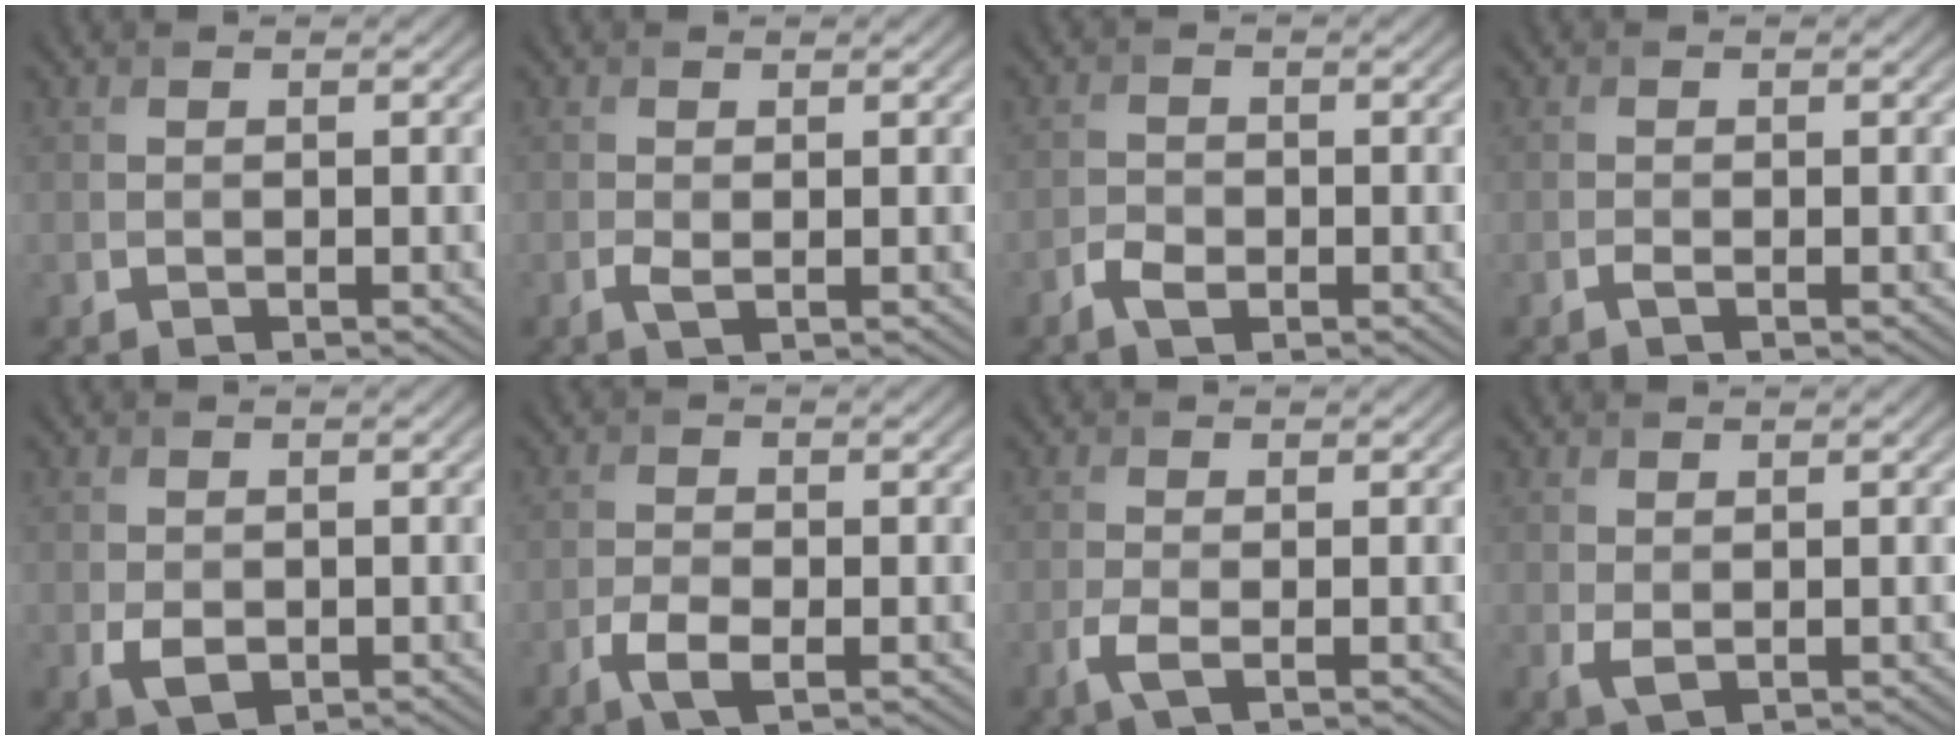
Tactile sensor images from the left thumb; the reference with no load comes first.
{"total": 1.1, "force": [-0.2, 0.4, 1.0], "torque": [-0.025, -0.004, -0.004]}
{"total": 2.1, "force": [-1.2, 1.2, 1.2], "torque": [-0.026, 0.000, -0.025]}
{"total": 0.7, "force": [-0.4, 0.1, 0.6], "torque": [-0.013, -0.002, -0.007]}
{"total": 2.5, "force": [-0.5, 1.7, 1.7], "torque": [-0.038, -0.011, -0.006]}
{"total": 3.1, "force": [-1.5, 1.2, 2.4], "torque": [-0.055, -0.005, -0.031]}
{"total": 2.1, "force": [-0.8, 0.6, 1.8], "torque": [-0.047, -0.003, -0.022]}
{"total": 1.5, "force": [0.2, 0.9, 1.2], "torque": [-0.032, -0.004, 0.009]}